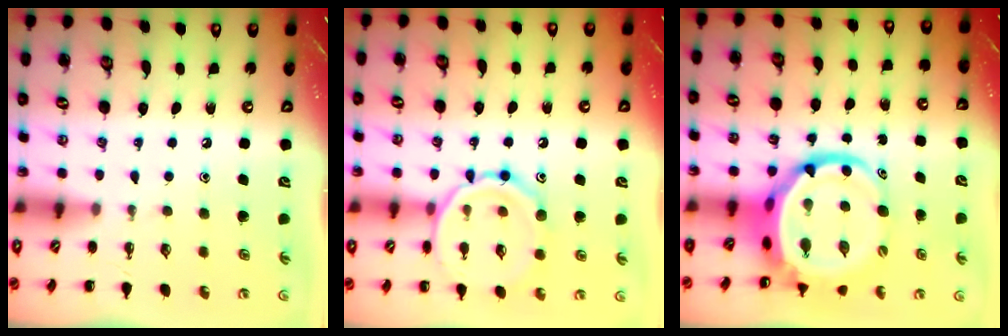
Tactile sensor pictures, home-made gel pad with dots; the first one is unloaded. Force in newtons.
{"total": 12.7, "press": 12.7, "slide": 0.5}
{"total": 10.1, "press": 9.7, "slide": 2.8}